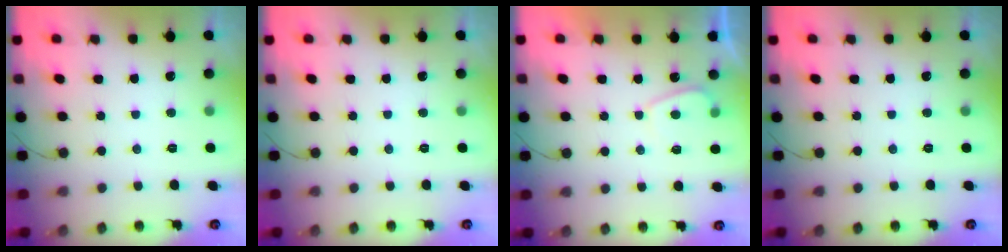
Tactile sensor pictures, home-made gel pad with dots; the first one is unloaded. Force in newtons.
{"total": 0.0}
{"total": 1.2, "press": 1.1, "slide": 0.6}
{"total": 0.0}